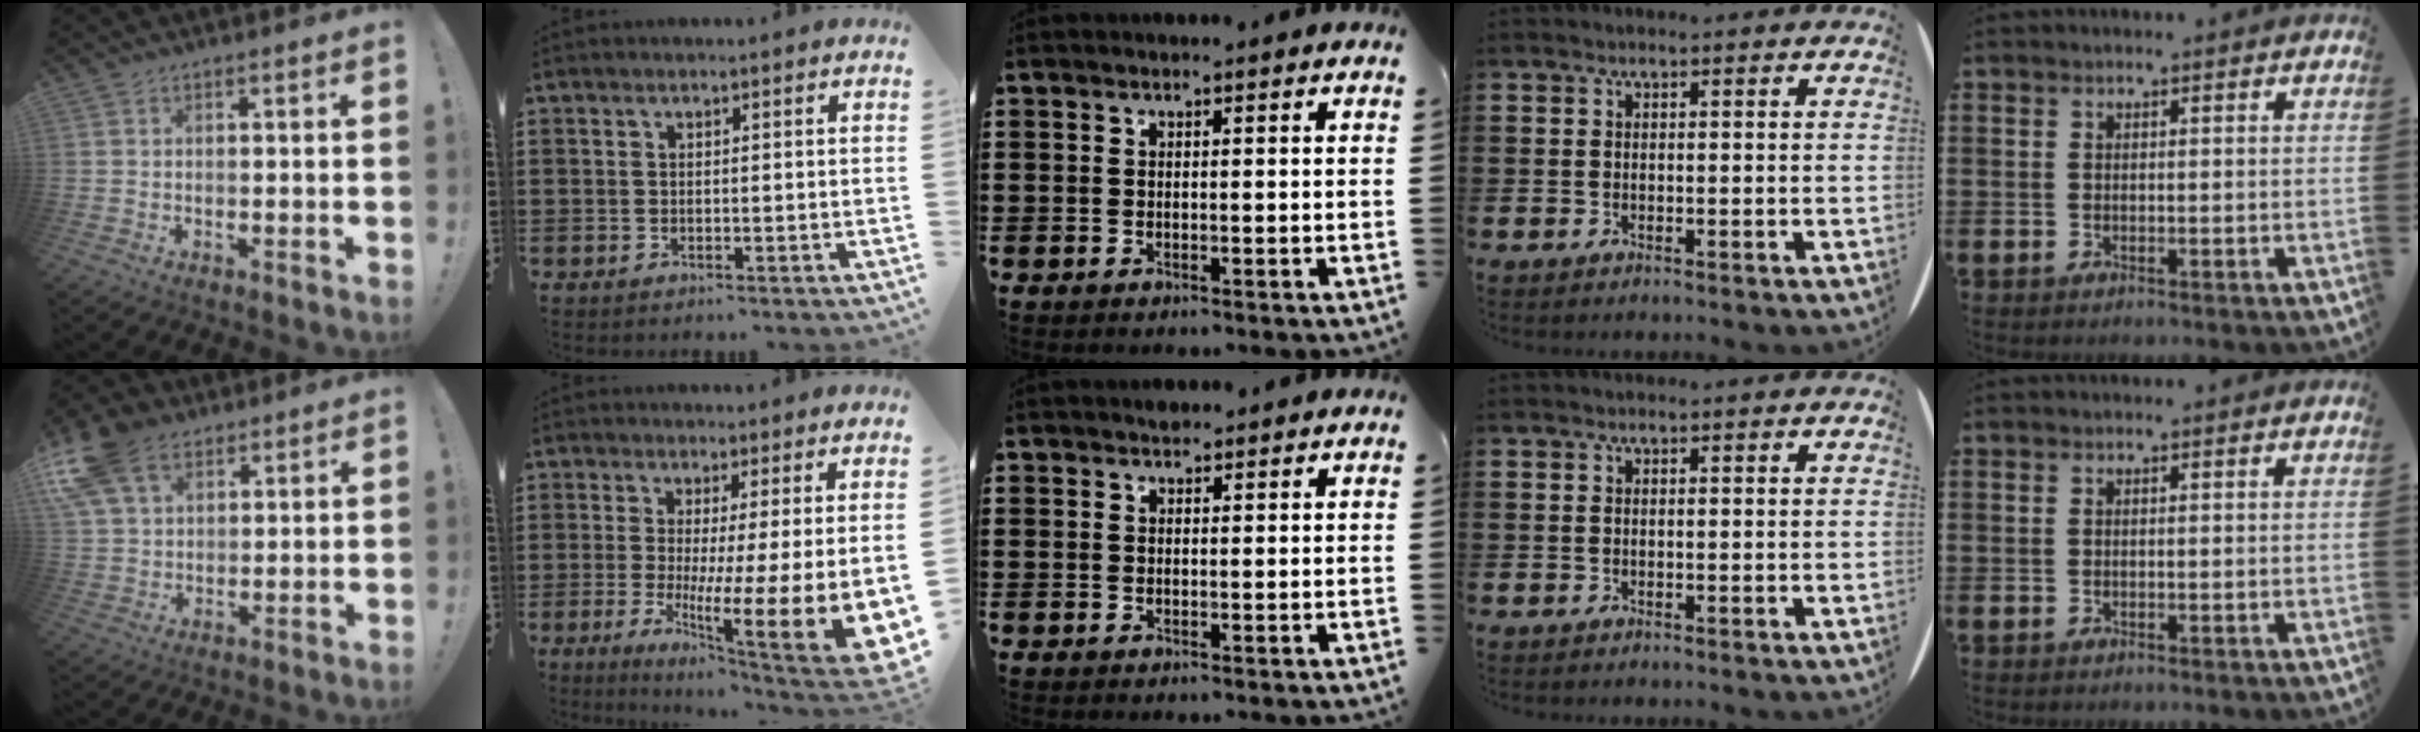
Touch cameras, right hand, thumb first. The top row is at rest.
{"thumb": {"total": 14.6, "force": [7.6, 9.7, 7.9], "torque": [-0.163, -0.033, 0.145]}, "index": {"total": 9.0, "force": [-0.4, 1.9, 8.8], "torque": [-0.141, -0.051, -0.004]}, "middle": {"total": 1.0, "force": [0.9, 0.4, 0.0], "torque": [-0.003, -0.001, 0.017]}}